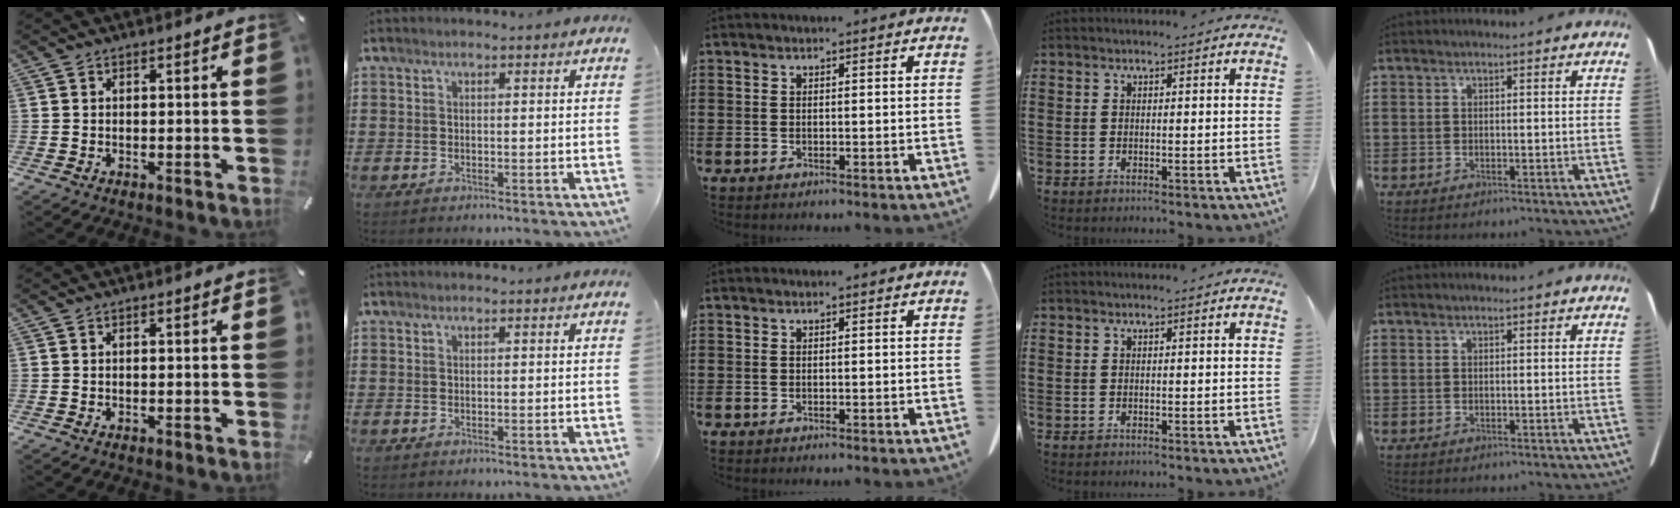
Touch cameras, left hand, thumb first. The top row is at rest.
{}